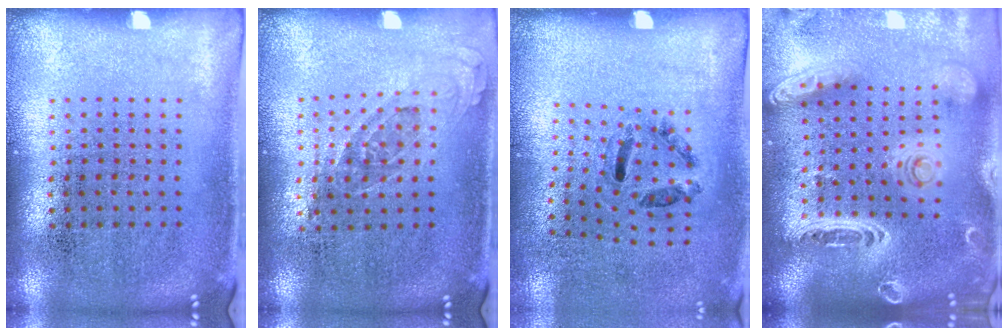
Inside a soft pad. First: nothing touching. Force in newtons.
{"total": 0.6, "press": 0.6, "slide": 0.3}
{"total": 1.3, "press": 0.6, "slide": 1.1}
{"total": 3.4, "press": 2.7, "slide": 2.0}